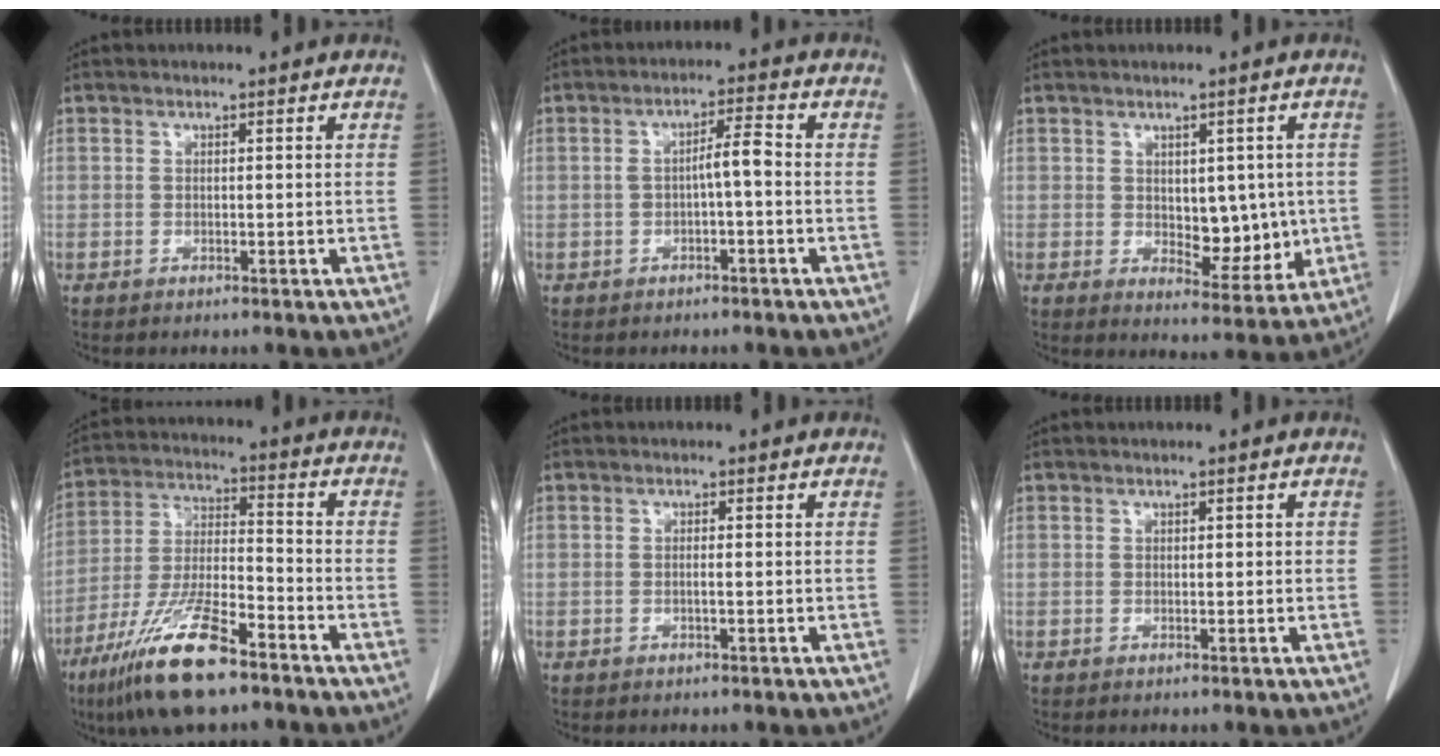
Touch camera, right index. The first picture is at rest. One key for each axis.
{"total": 3.8, "fx": -0.5, "fy": 0.6, "fz": 3.7, "tx": -0.060, "ty": 0.015, "tz": -0.002}
{"total": 6.9, "fx": 0.2, "fy": 3.7, "fz": 5.8, "tx": -0.067, "ty": -0.003, "tz": 0.019}
{"total": 14.6, "fx": -9.6, "fy": 2.7, "fz": 10.7, "tx": -0.220, "ty": -0.027, "tz": -0.174}
{"total": 0.6, "fx": 0.0, "fy": 0.0, "fz": 0.6, "tx": -0.010, "ty": 0.002, "tz": 0.001}
{"total": 0.7, "fx": 0.2, "fy": 0.3, "fz": 0.6, "tx": -0.007, "ty": 0.002, "tz": 0.004}